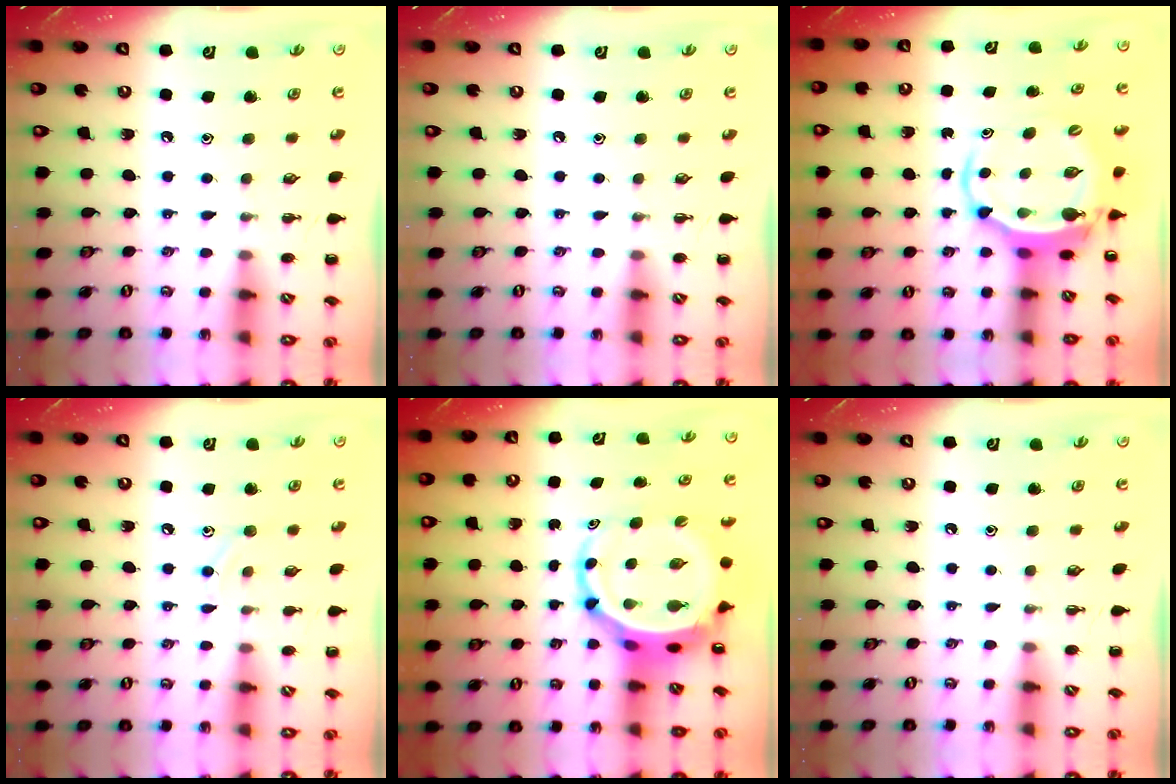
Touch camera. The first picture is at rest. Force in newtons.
{"total": 0.0}
{"total": 6.1, "press": 5.9, "slide": 1.6}
{"total": 6.5, "press": 6.2, "slide": 1.9}
{"total": 6.6, "press": 6.3, "slide": 2.0}
{"total": 0.0}